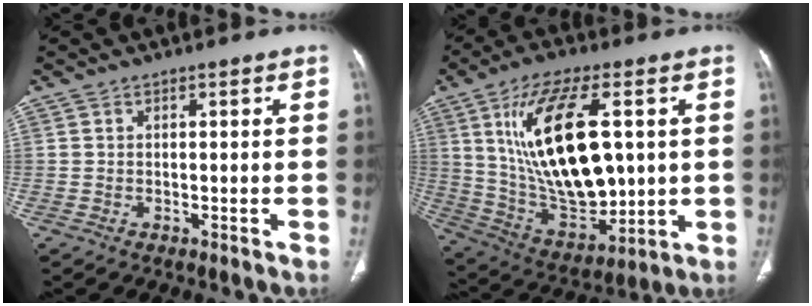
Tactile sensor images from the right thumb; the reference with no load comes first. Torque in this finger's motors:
{"motor_torque": [1.10, 3.90, 0.38, 0.35, 0.35]}